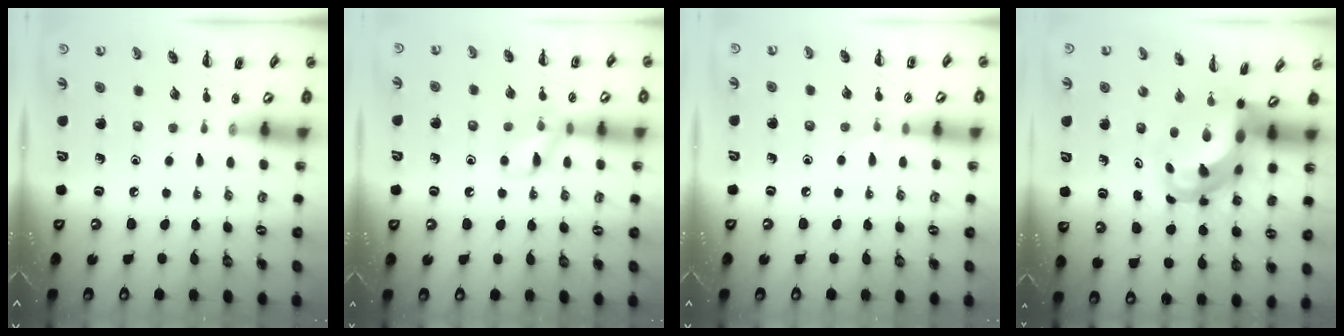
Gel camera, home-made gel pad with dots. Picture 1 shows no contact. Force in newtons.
{"total": 10.5, "press": 10.4, "slide": 1.5}
{"total": 3.8, "press": 3.6, "slide": 1.3}
{"total": 7.6, "press": 7.4, "slide": 1.9}